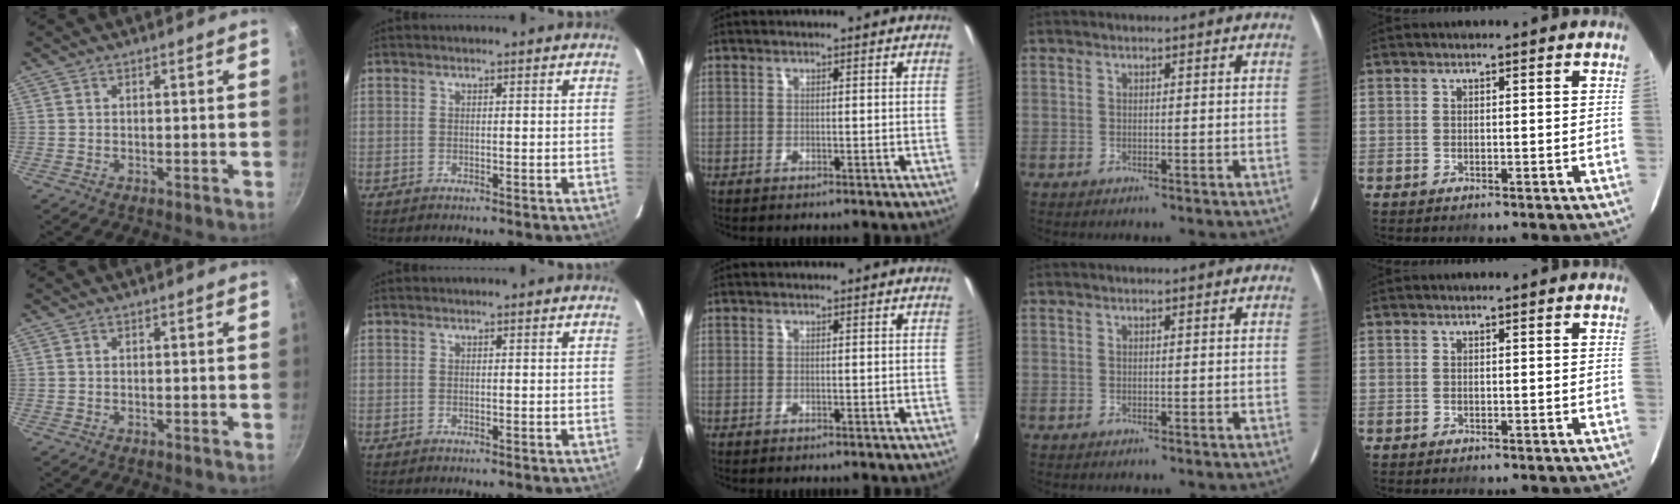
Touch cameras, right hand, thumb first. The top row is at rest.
{}